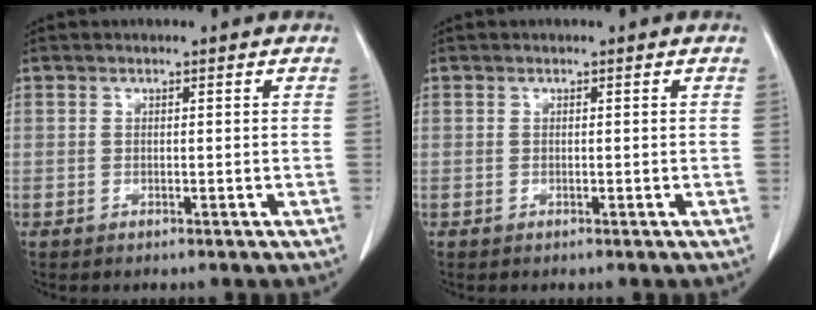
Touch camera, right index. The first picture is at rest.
{"total": 0.0}